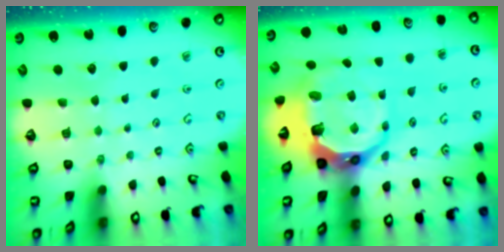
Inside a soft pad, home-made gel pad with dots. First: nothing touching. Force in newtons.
{"total": 15.4, "press": 14.5, "slide": 5.4}